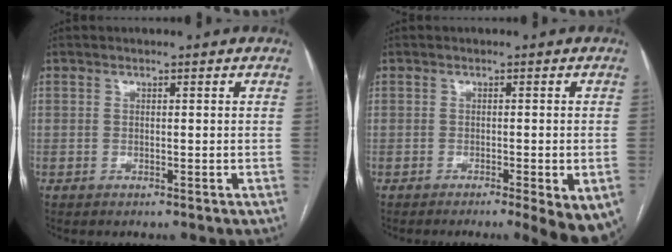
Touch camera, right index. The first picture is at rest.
{"total": 9.3, "force": [-6.3, 2.1, 6.6], "torque": [-0.053, -0.014, -0.086]}